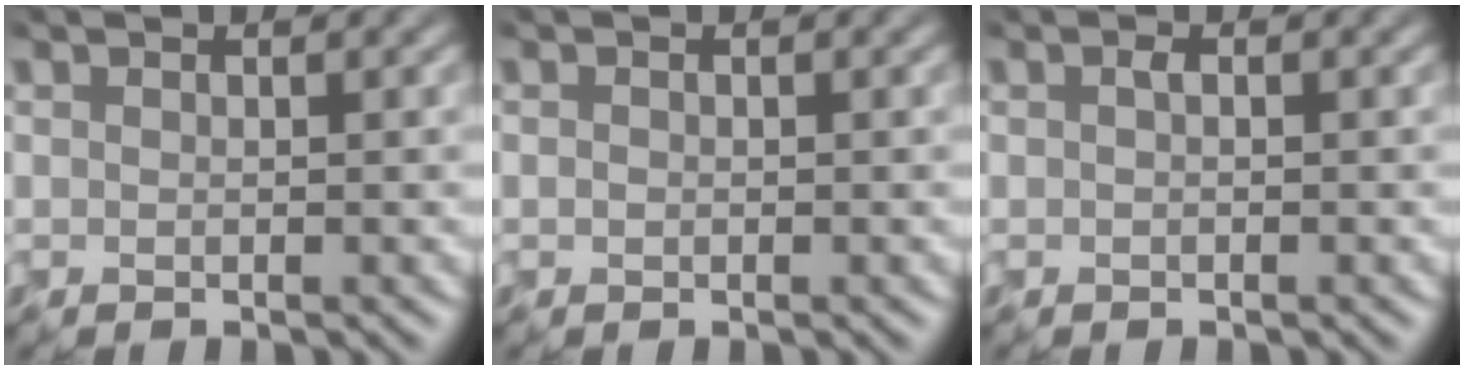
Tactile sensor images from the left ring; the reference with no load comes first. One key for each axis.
{"total": 0.6, "fx": -0.5, "fy": -0.2, "fz": -0.3, "tx": -0.005, "ty": 0.001, "tz": 0.004}
{"total": 0.8, "fx": -0.7, "fy": -0.2, "fz": 0.0, "tx": -0.011, "ty": 0.003, "tz": -0.003}